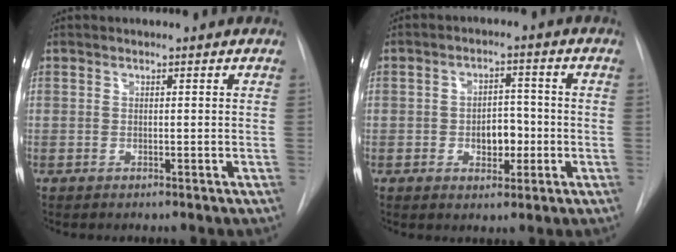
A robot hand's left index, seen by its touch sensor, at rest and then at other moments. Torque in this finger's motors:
{"motor_torque": [0.09, 0.02, 0.12, 0.05]}